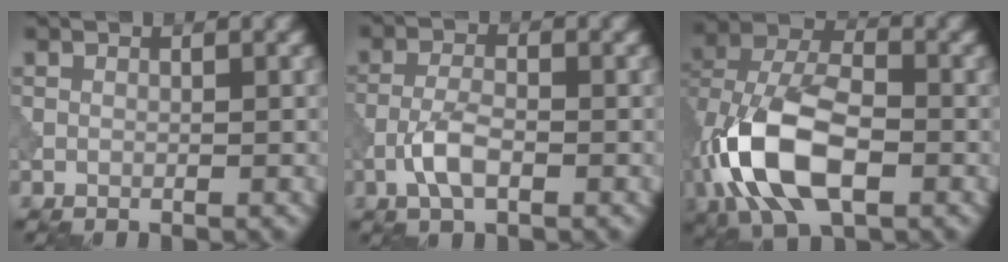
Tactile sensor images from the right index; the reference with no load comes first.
{"total": 3.3, "force": [-1.4, 1.4, 2.7], "torque": [-0.056, 0.003, -0.035]}
{"total": 11.3, "force": [-3.2, 6.5, 8.7], "torque": [-0.188, -0.001, -0.071]}